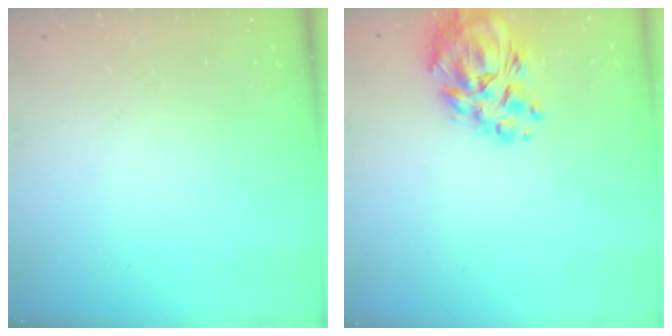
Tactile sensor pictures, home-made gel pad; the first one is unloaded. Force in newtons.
{"total": 12.1, "press": 11.4, "slide": 4.0}